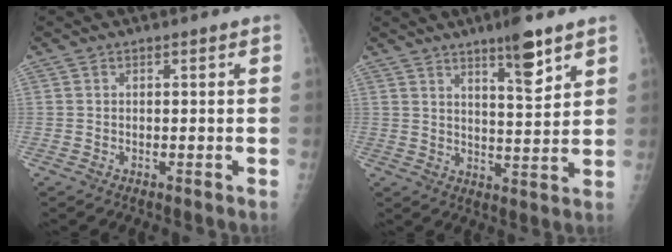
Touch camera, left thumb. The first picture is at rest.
{"total": 8.4, "force": [5.5, 1.6, 6.1], "torque": [-0.084, -0.038, 0.088]}